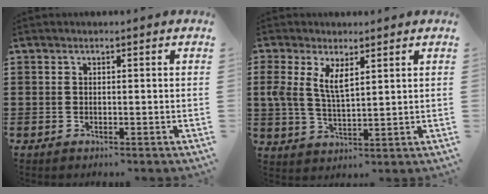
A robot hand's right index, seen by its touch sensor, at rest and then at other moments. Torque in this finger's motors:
{"motor_torque": [0.52, -0.31, 0.51, 0.14]}